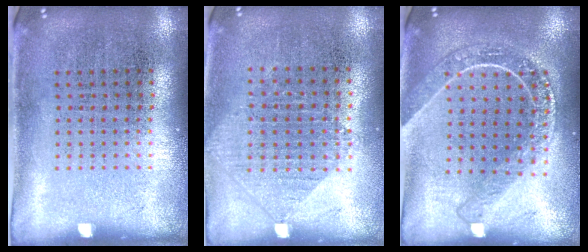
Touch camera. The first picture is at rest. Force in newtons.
{"total": 0.9, "press": 0.9, "slide": 0.3}
{"total": 1.9, "press": 1.7, "slide": 0.8}